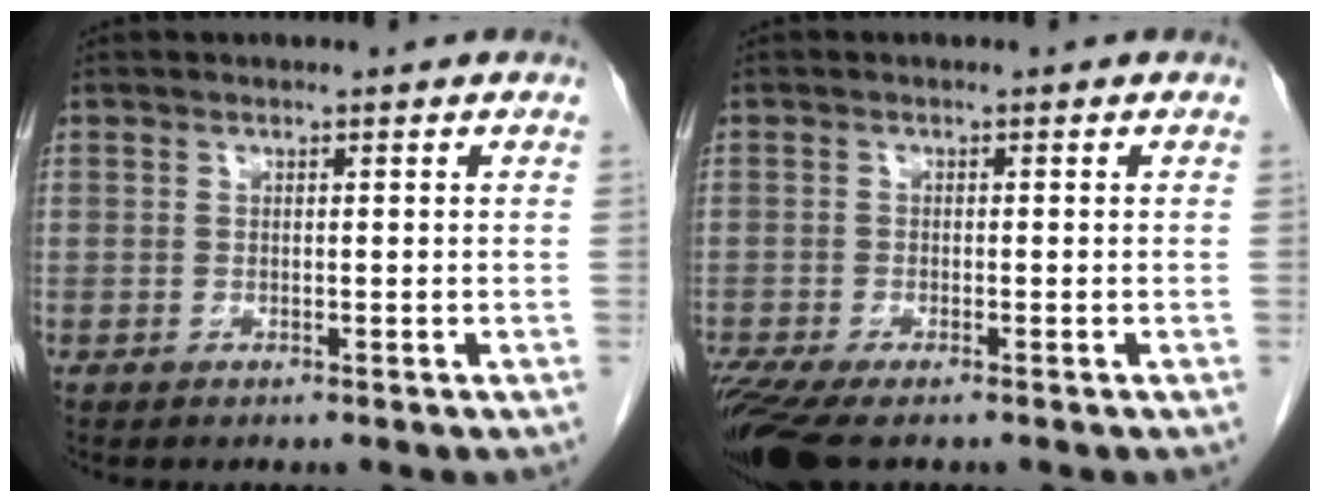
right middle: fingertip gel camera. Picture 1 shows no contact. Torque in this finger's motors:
{"motor_torque": [0.85, -0.58, 0.26, 0.09]}